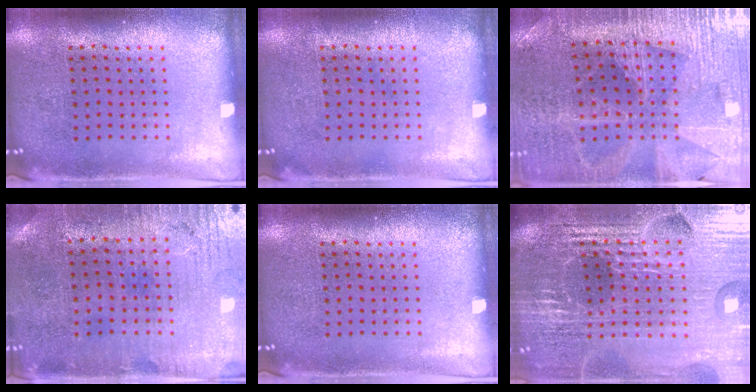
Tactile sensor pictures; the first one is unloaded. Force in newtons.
{"total": 0.0}
{"total": 3.1, "press": 3.0, "slide": 0.4}
{"total": 0.6, "press": 0.4, "slide": 0.5}
{"total": 0.0}
{"total": 6.2, "press": 5.5, "slide": 2.8}